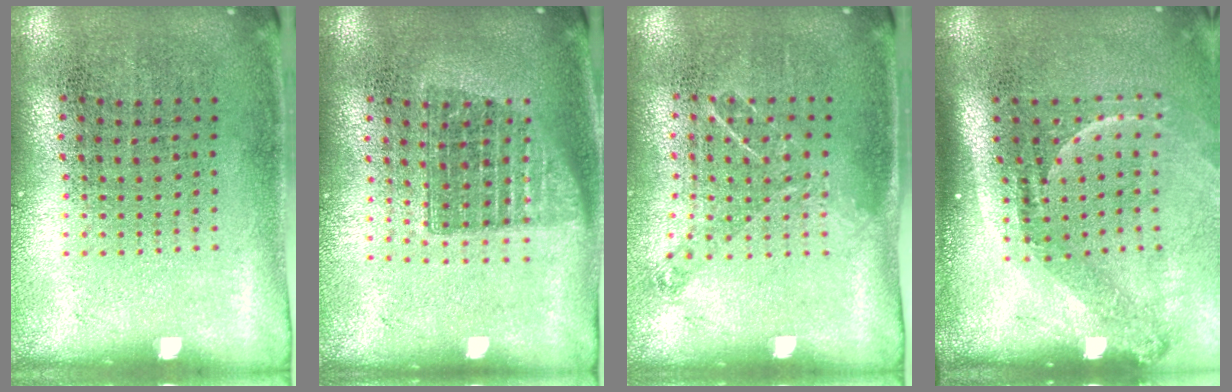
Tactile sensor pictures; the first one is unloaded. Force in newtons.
{"total": 1.4, "press": 1.2, "slide": 0.8}
{"total": 0.8, "press": 0.8, "slide": 0.2}
{"total": 2.3, "press": 1.5, "slide": 1.7}